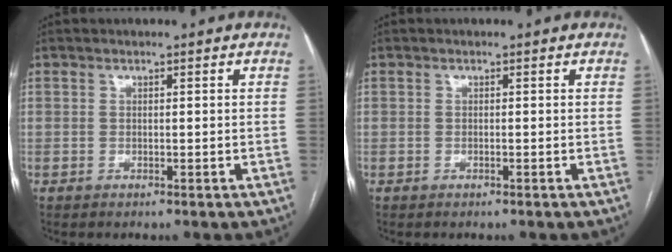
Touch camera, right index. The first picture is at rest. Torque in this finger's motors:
{"motor_torque": [0.08, 0.05, 0.01, 0.00]}